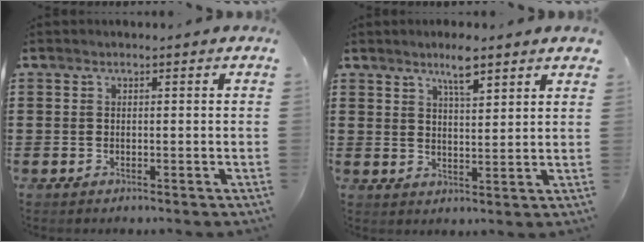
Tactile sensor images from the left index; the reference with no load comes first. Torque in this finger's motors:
{"motor_torque": [0.43, 0.45, 0.27, 0.04]}